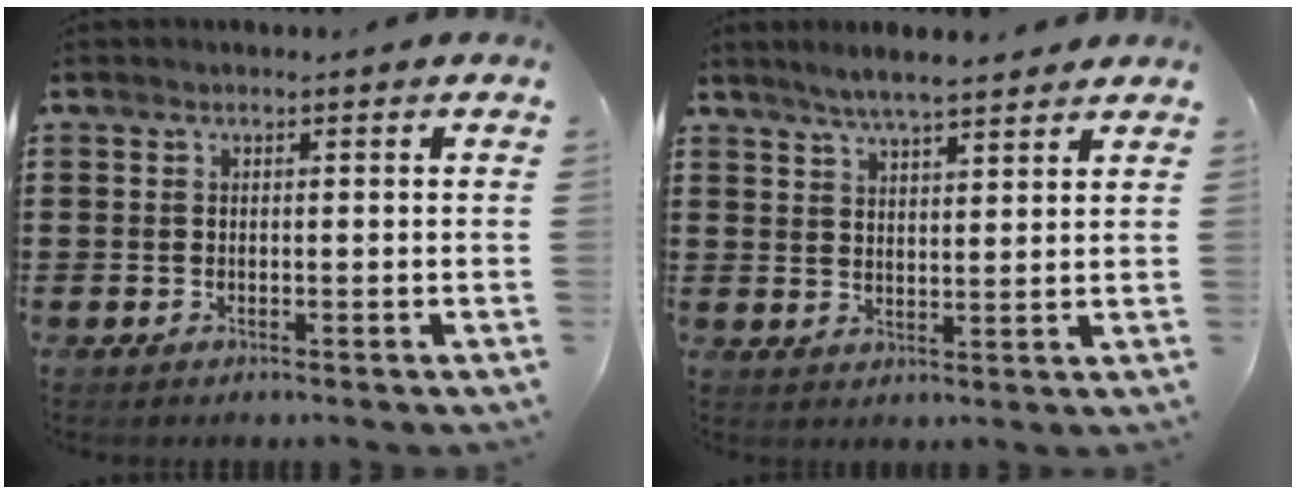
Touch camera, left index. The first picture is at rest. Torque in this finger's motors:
{"motor_torque": [0.57, -0.67, 0.13, 0.08]}